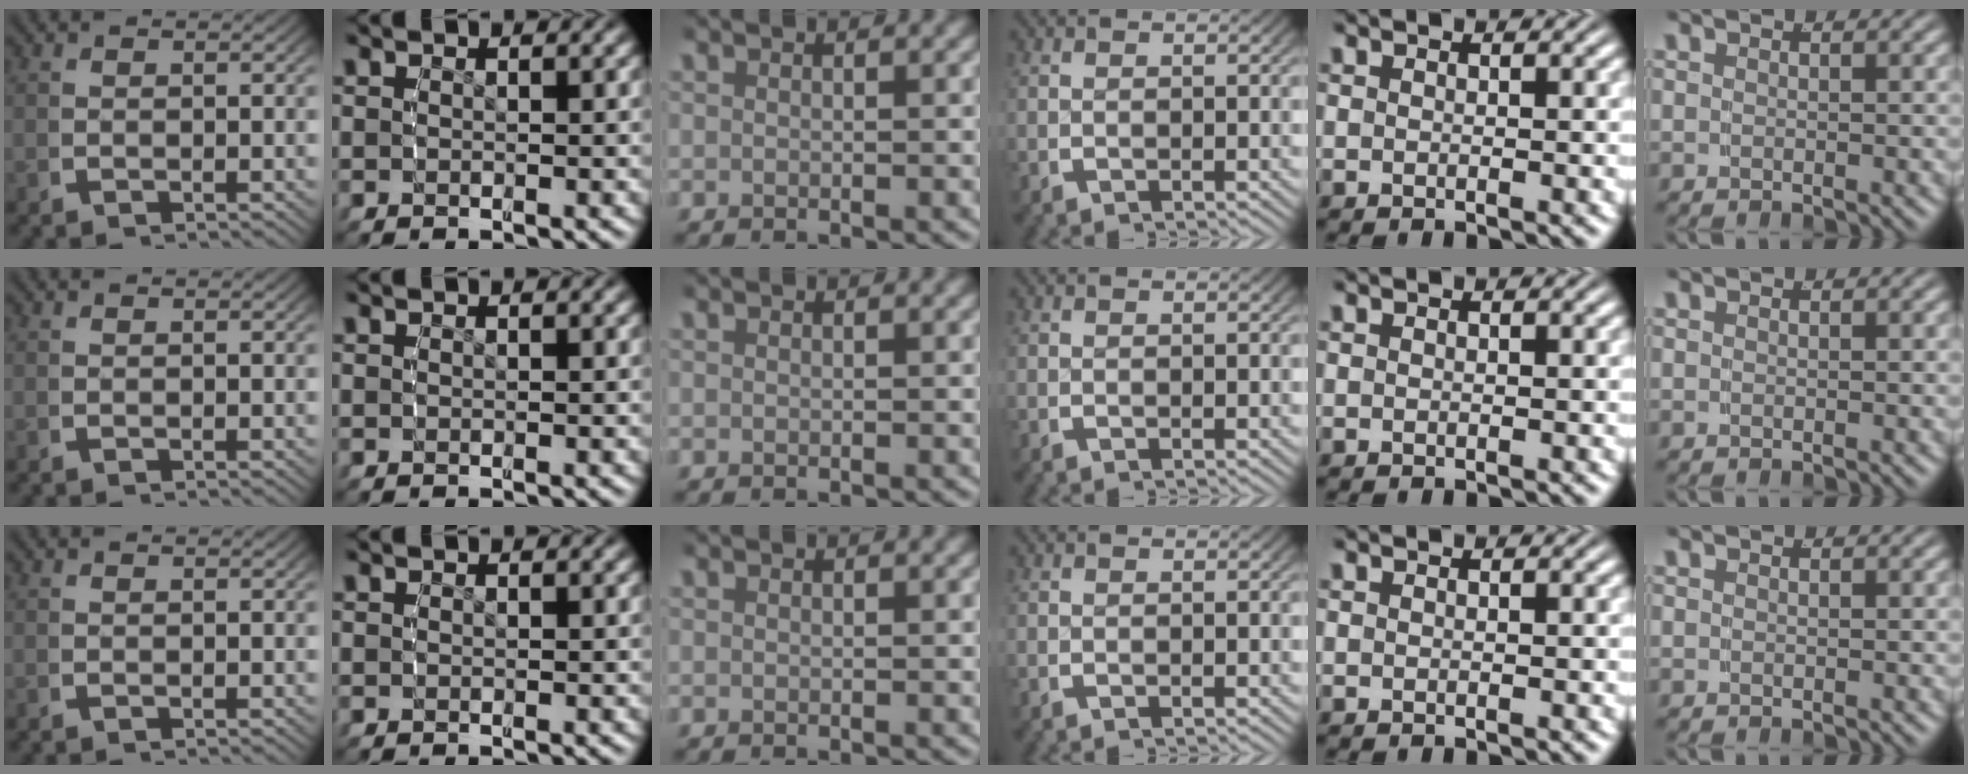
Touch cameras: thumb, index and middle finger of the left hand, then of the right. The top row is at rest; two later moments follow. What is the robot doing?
{"motion": "reach", "object": "shirt"}